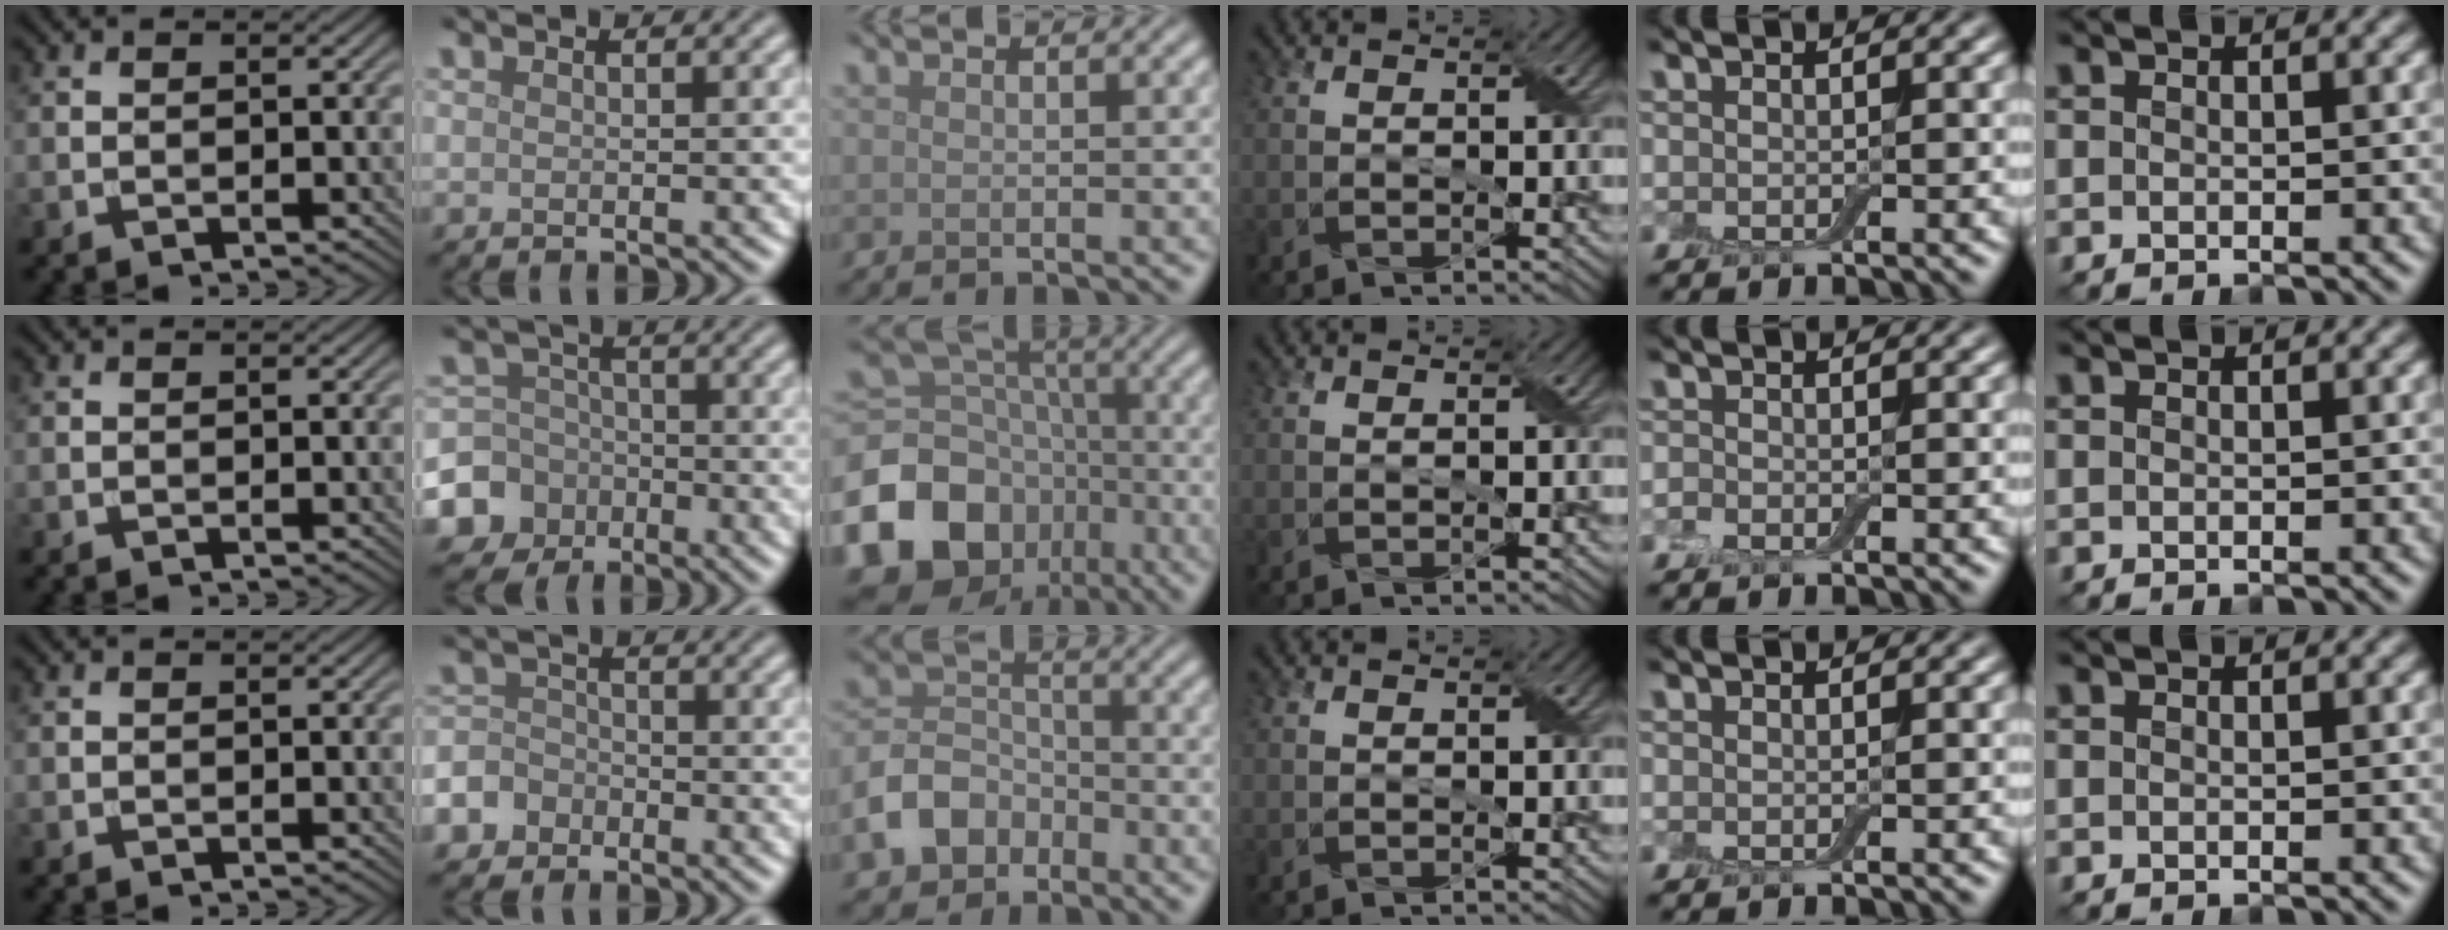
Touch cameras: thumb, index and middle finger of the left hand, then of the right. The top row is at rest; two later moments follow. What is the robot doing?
{"motion": "fold", "object": "aluminum foil"}